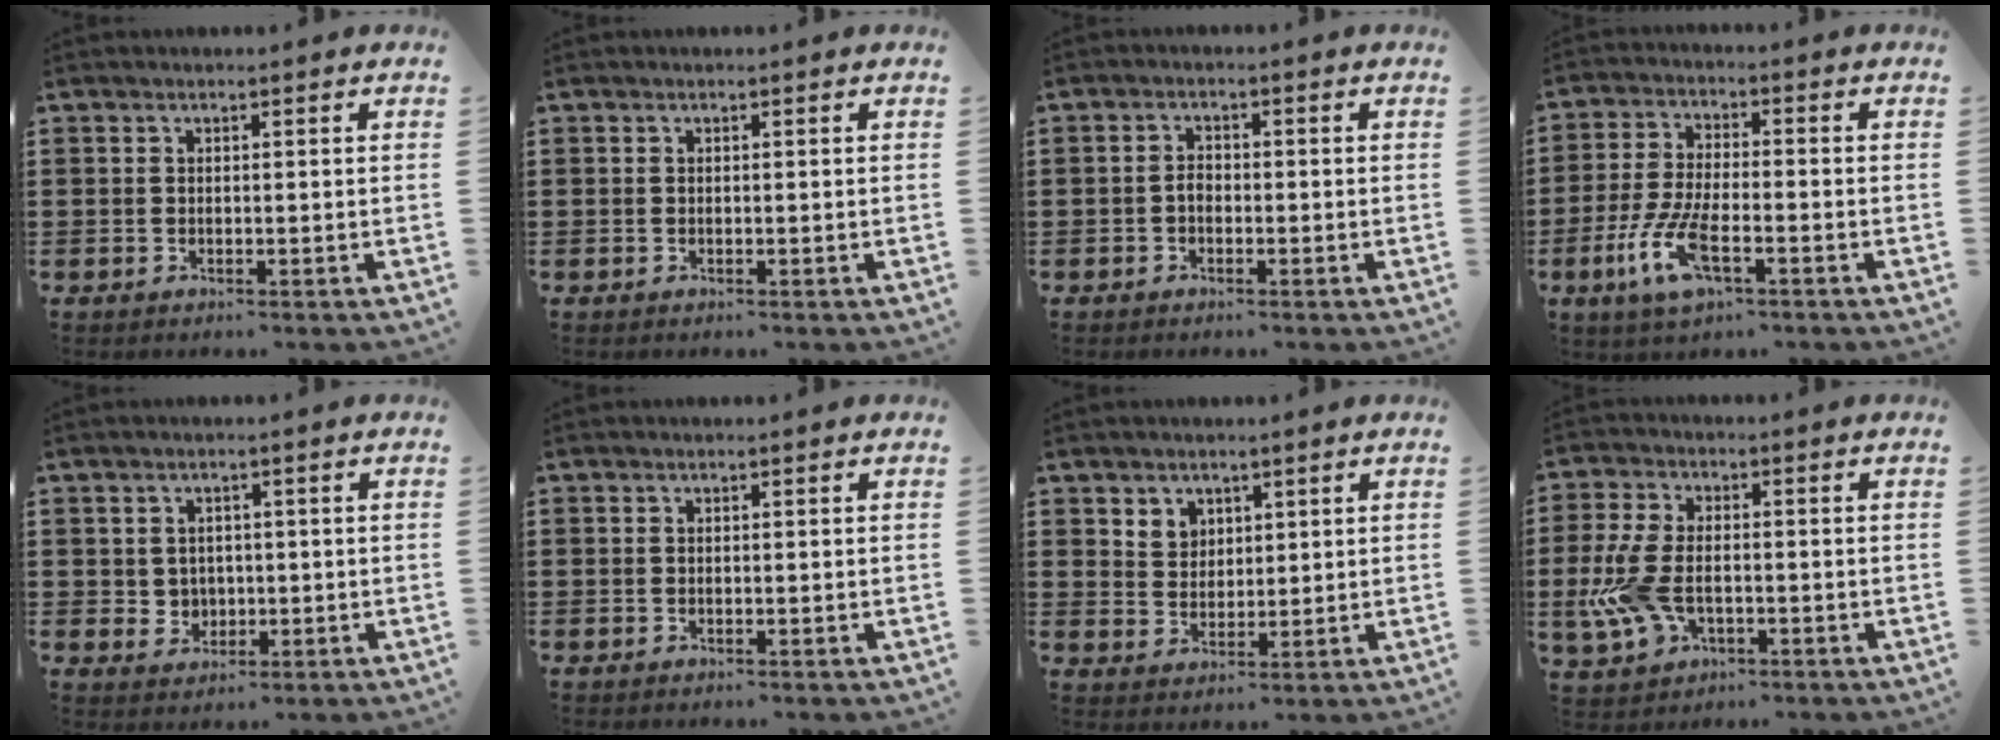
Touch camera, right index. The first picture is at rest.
{"total": 0.0}
{"total": 1.8, "force": [-0.6, 1.1, 1.2], "torque": [-0.026, 0.003, -0.012]}
{"total": 8.6, "force": [-3.6, 2.7, 7.3], "torque": [-0.171, -0.016, -0.069]}
{"total": 2.5, "force": [0.5, 2.4, 0.5], "torque": [-0.022, 0.009, 0.006]}
{"total": 0.0}
{"total": 3.7, "force": [2.3, 2.8, 0.4], "torque": [-0.021, 0.008, 0.044]}
{"total": 8.2, "force": [-1.6, 4.8, 6.4], "torque": [-0.167, -0.005, -0.037]}